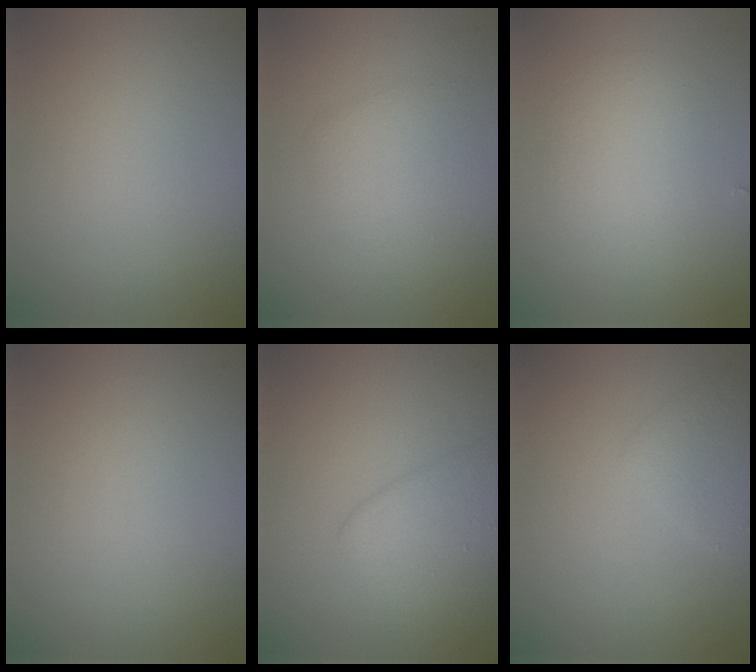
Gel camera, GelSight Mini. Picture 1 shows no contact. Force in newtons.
{"total": 2.4, "press": 2.4, "slide": 0.3}
{"total": 3.0, "press": 3.0, "slide": 0.1}
{"total": 0.0}
{"total": 3.1, "press": 3.1, "slide": 0.1}
{"total": 2.1, "press": 2.1, "slide": 0.0}